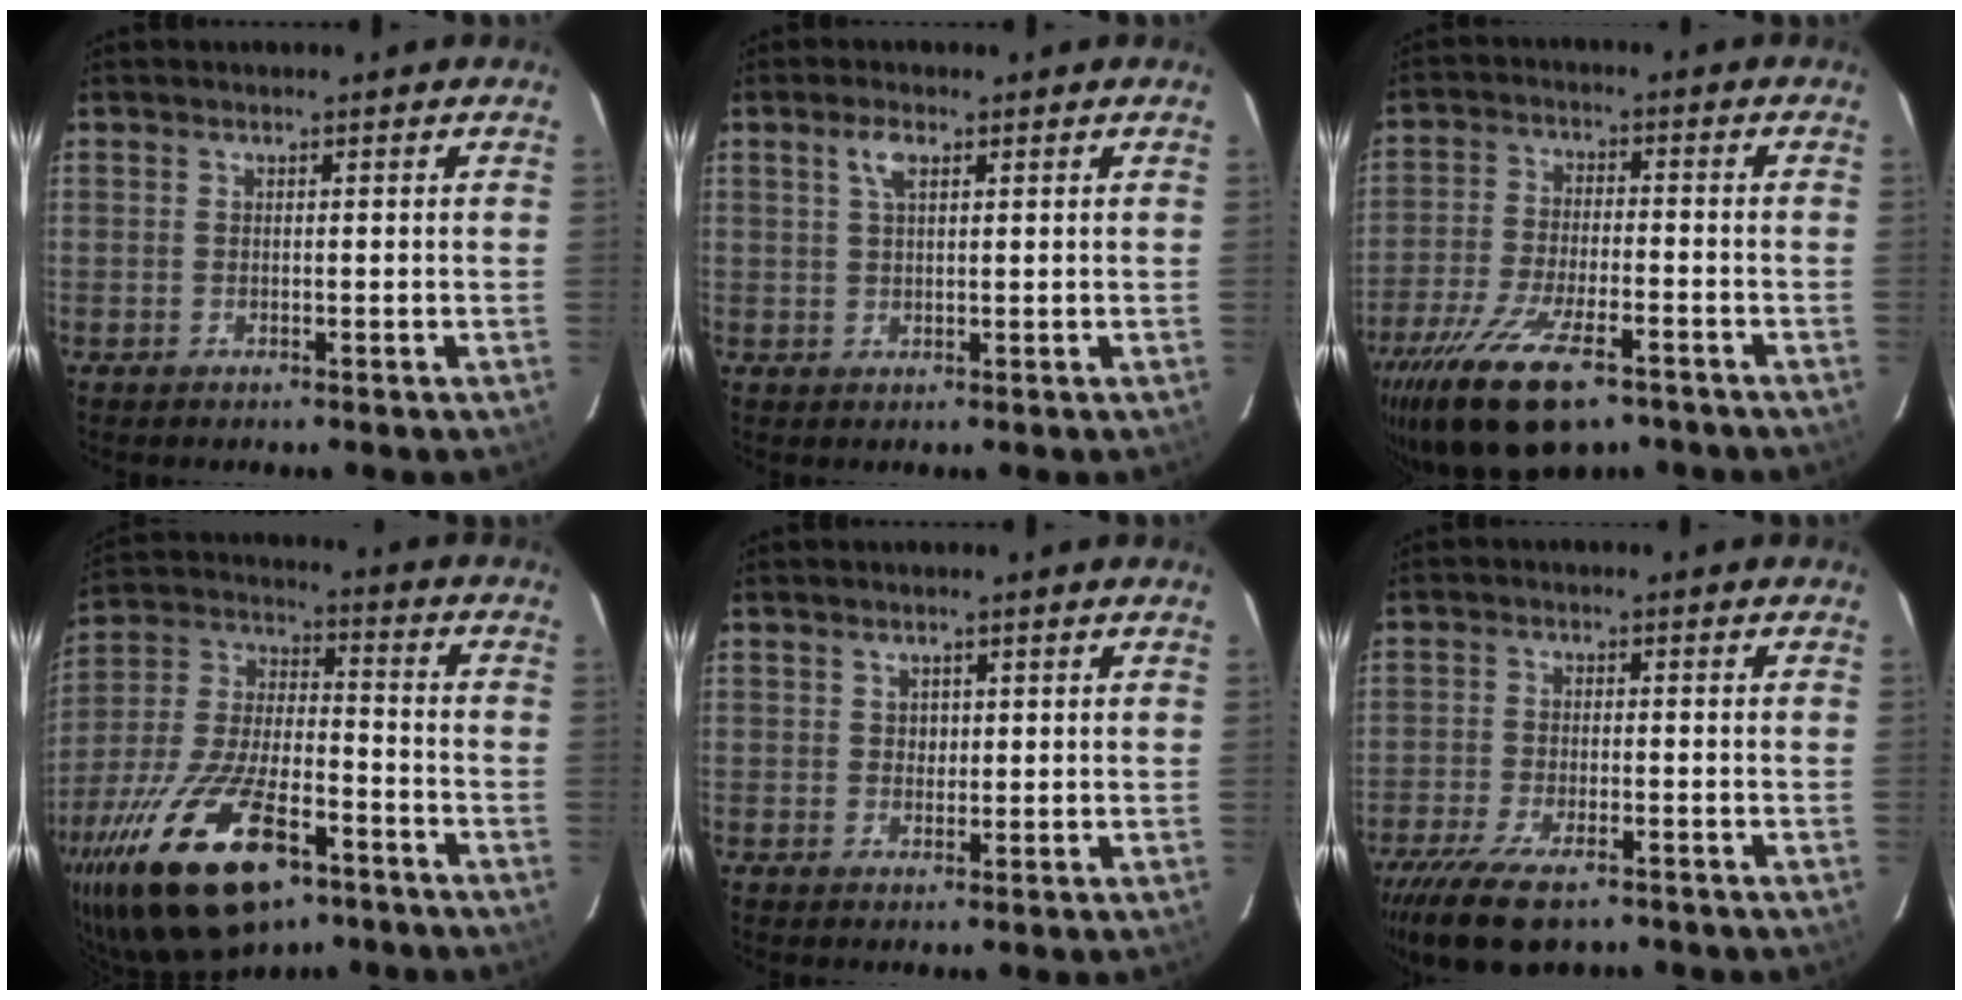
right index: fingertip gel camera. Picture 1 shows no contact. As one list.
[{"total": 2.8, "force": [1.4, 1.1, 2.2], "torque": [-0.045, 0.007, 0.026]}, {"total": 17.5, "force": [-11.4, 6.4, 11.7], "torque": [-0.244, -0.047, -0.198]}, {"total": 25.1, "force": [-14.5, 10.6, 17.6], "torque": [-0.363, -0.034, -0.244]}, {"total": 1.5, "force": [0.5, 1.4, 0.3], "torque": [-0.001, 0.005, 0.008]}, {"total": 12.8, "force": [-9.3, 4.6, 7.6], "torque": [-0.179, -0.039, -0.163]}]